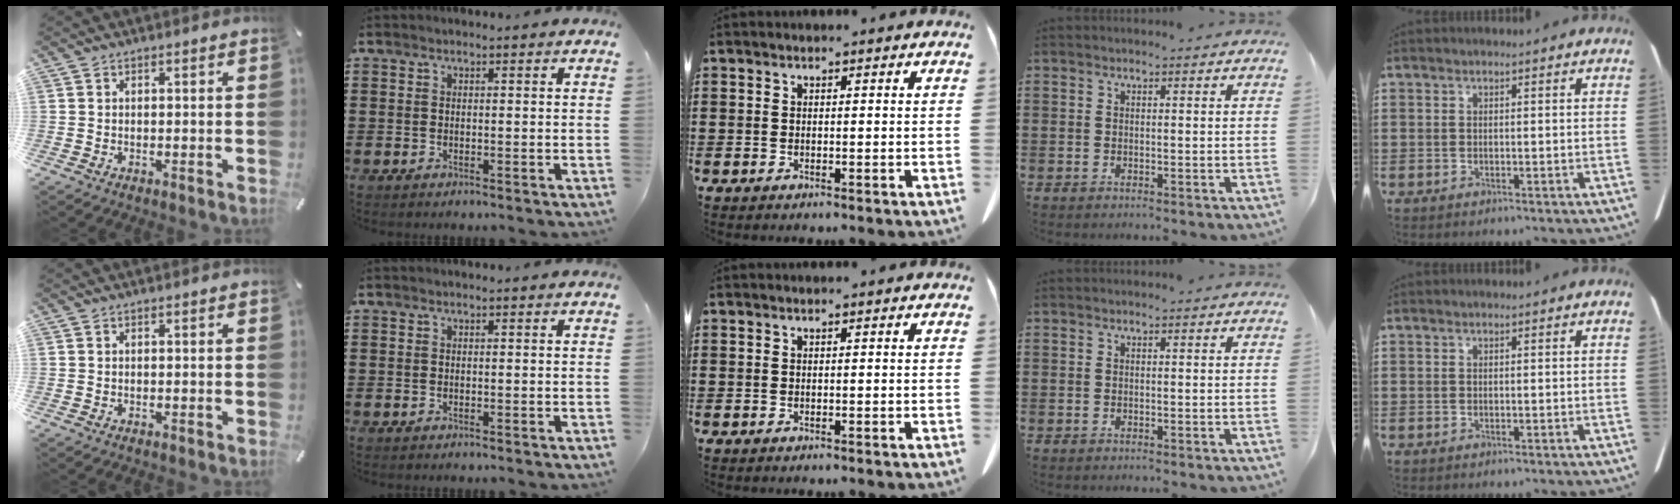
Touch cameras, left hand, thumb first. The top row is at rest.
{}